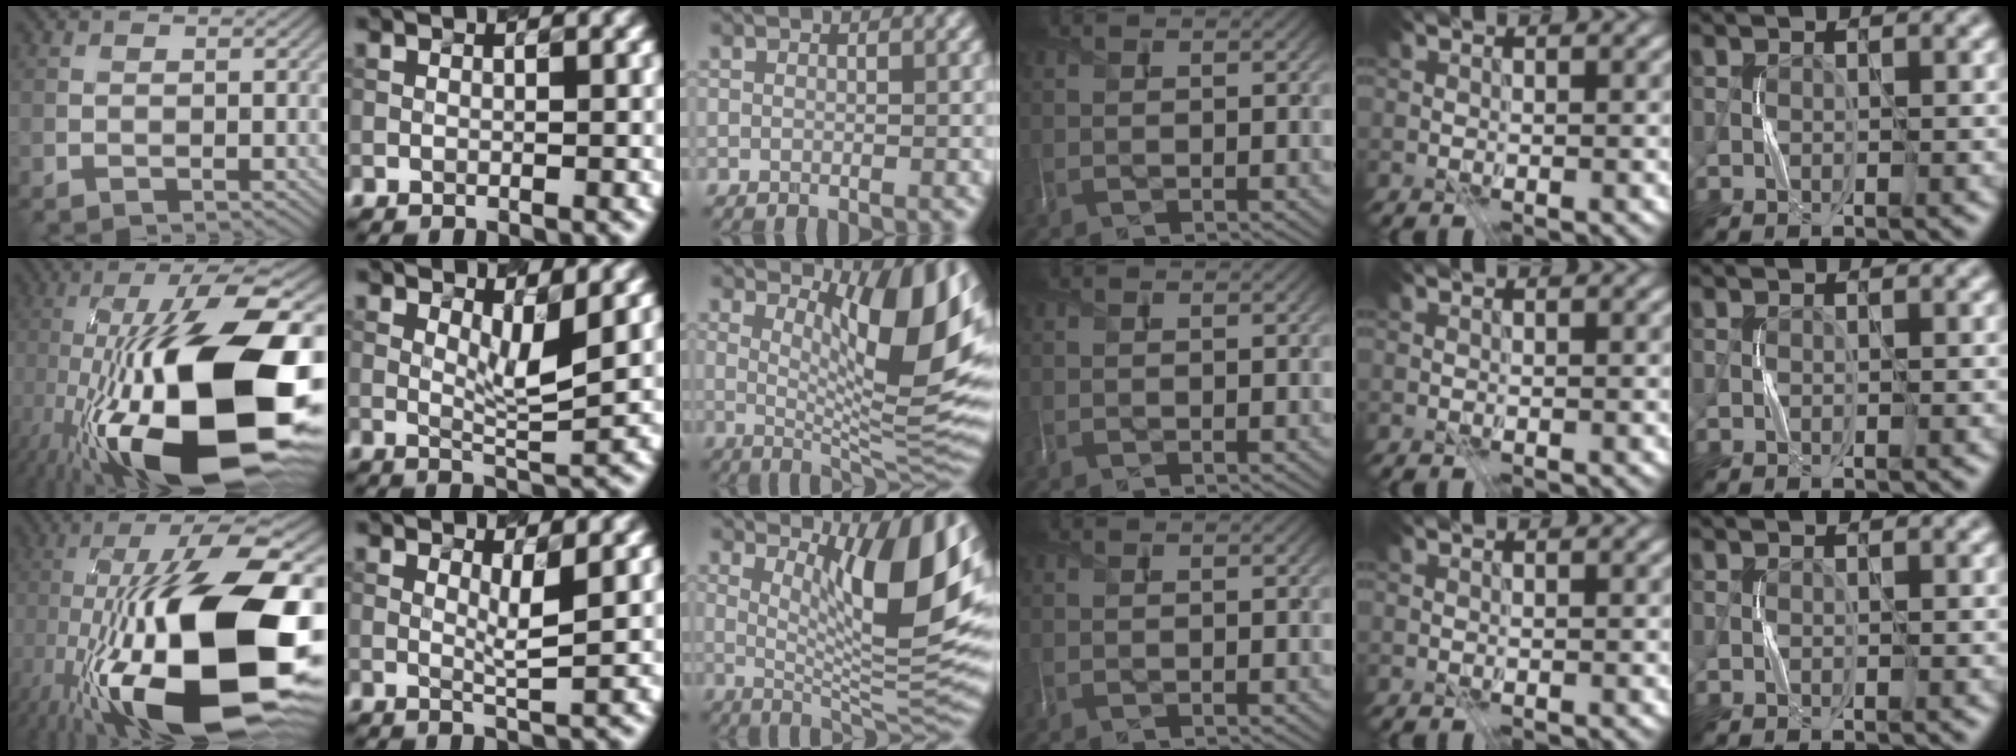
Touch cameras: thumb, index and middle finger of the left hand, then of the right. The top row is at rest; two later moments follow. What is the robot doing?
{"motion": "press", "object": "grip strengthener"}